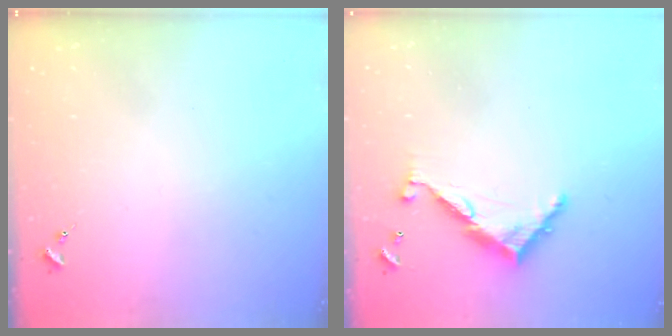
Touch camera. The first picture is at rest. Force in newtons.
{"total": 9.0, "press": 9.0, "slide": 0.7}